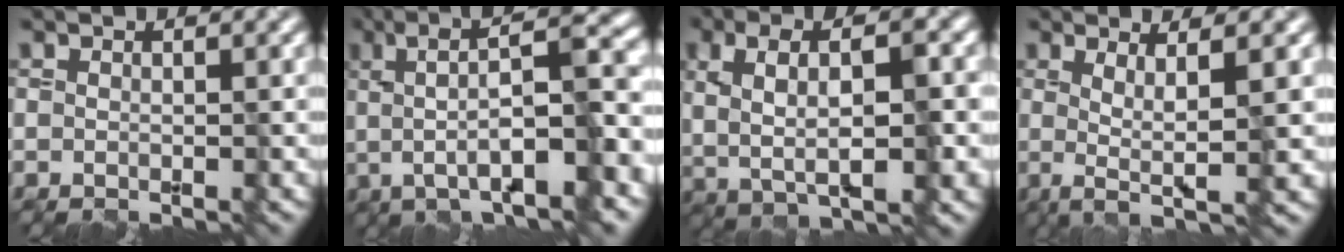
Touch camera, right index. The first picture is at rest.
{"total": 9.3, "force": [0.0, 2.3, 9.1], "torque": [-0.128, 0.017, 0.003]}
{"total": 6.8, "force": [0.3, 2.5, 6.3], "torque": [-0.117, -0.002, 0.009]}
{"total": 4.2, "force": [0.1, 0.5, 4.1], "torque": [-0.074, -0.004, 0.012]}